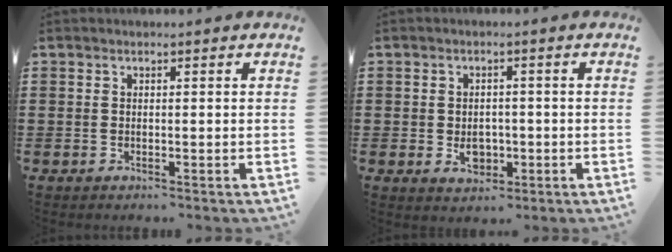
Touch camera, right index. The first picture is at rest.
{"total": 3.4, "force": [-0.7, 2.5, 2.2], "torque": [-0.029, -0.002, -0.017]}